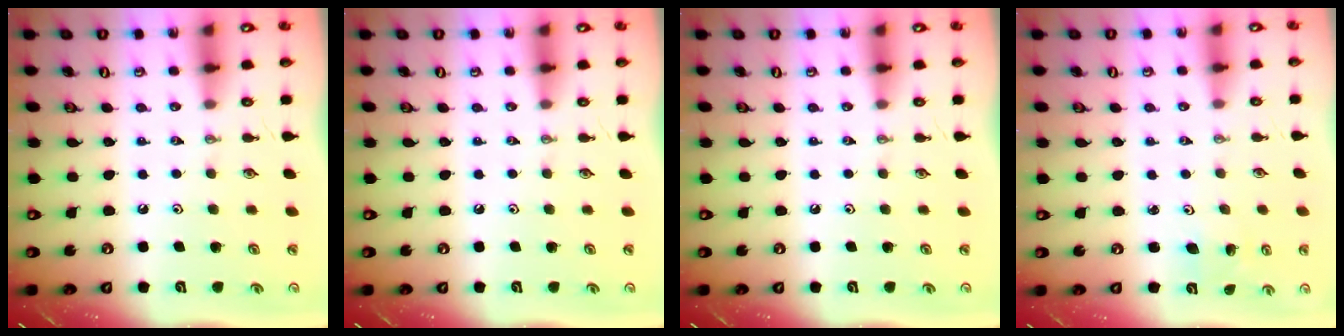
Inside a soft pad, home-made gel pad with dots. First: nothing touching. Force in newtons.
{"total": 0.0}
{"total": 0.0}
{"total": 3.5, "press": 3.5, "slide": 0.3}